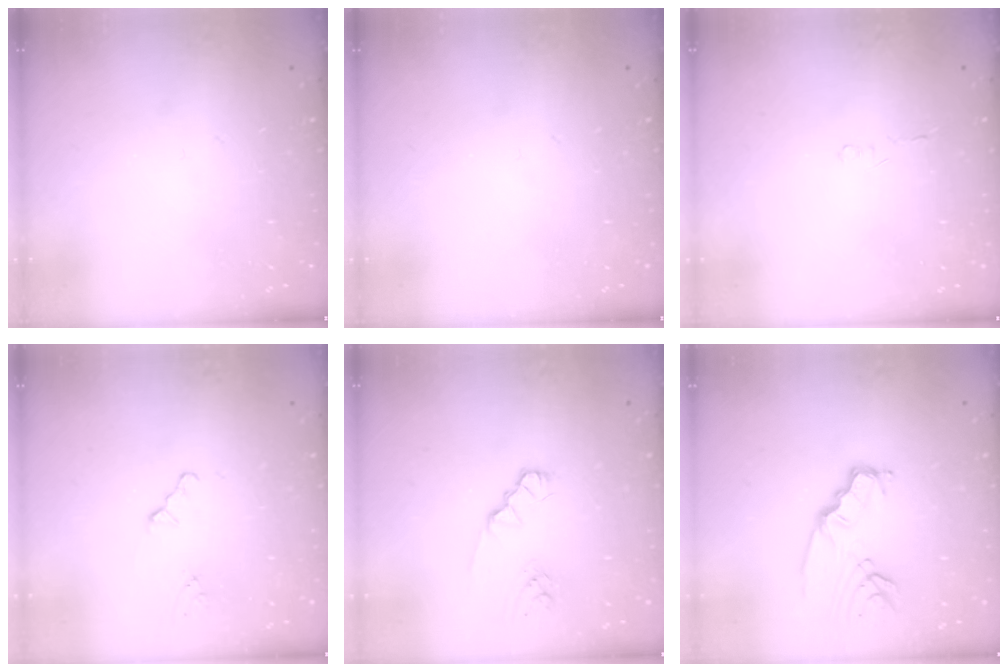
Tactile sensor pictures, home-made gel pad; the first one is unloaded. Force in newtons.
{"total": 0.0}
{"total": 1.2, "press": 1.2, "slide": 0.3}
{"total": 0.0}
{"total": 2.1, "press": 2.1, "slide": 0.3}
{"total": 8.6, "press": 8.5, "slide": 0.5}